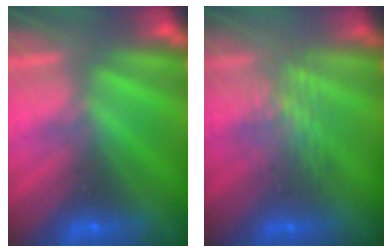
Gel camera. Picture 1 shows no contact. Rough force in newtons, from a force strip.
{"total": 2.7}